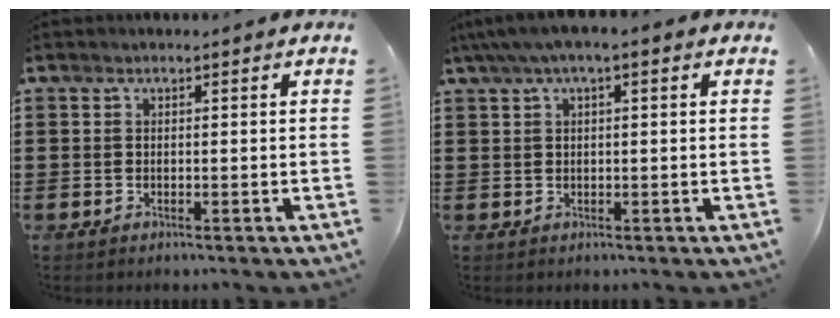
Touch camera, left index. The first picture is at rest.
{"total": 2.5, "force": [0.4, 0.6, 2.4], "torque": [-0.043, 0.004, 0.005]}